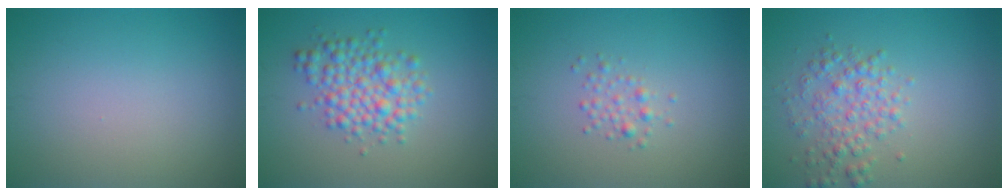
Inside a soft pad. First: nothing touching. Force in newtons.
{"total": 4.1, "press": 4.1, "slide": 0.0}
{"total": 1.3, "press": 1.3, "slide": 0.0}
{"total": 3.2, "press": 3.2, "slide": 0.1}